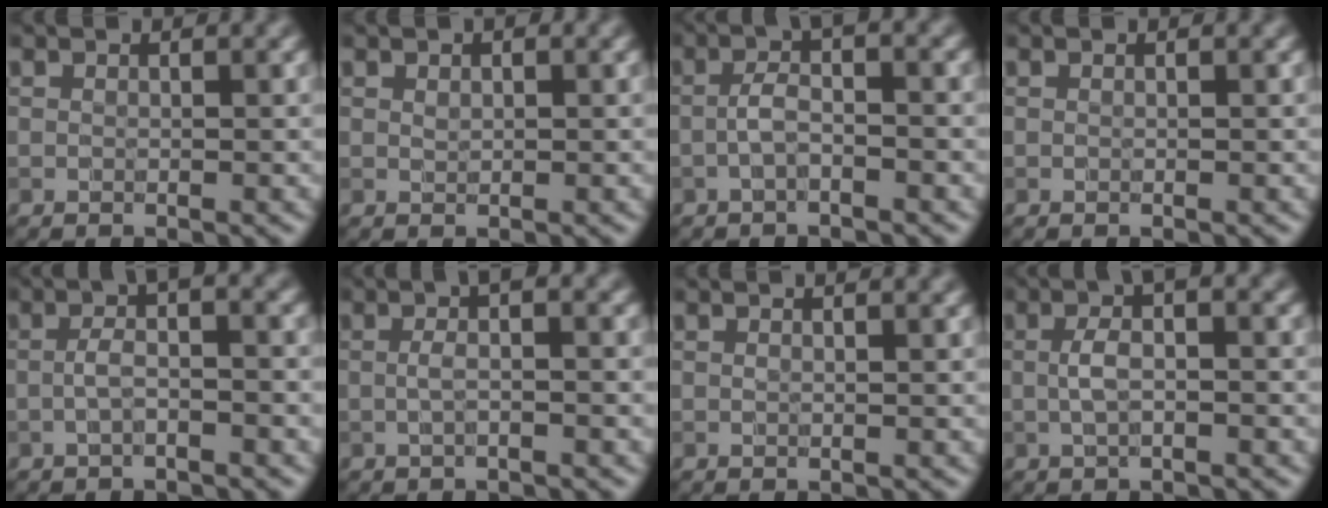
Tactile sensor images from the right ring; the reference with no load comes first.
{"total": 0.7, "force": [0.4, 0.4, 0.3], "torque": [-0.003, 0.000, 0.006]}
{"total": 2.2, "force": [-0.6, 0.5, 2.1], "torque": [-0.043, 0.010, -0.017]}
{"total": 0.0}
{"total": 2.4, "force": [-0.4, 0.4, 2.3], "torque": [-0.044, 0.010, -0.012]}
{"total": 2.0, "force": [0.2, 0.2, 2.0], "torque": [-0.037, 0.008, -0.002]}
{"total": 0.6, "force": [0.5, 0.0, 0.4], "torque": [-0.007, 0.000, 0.003]}
{"total": 2.6, "force": [0.1, 0.7, 2.5], "torque": [-0.051, 0.007, -0.001]}